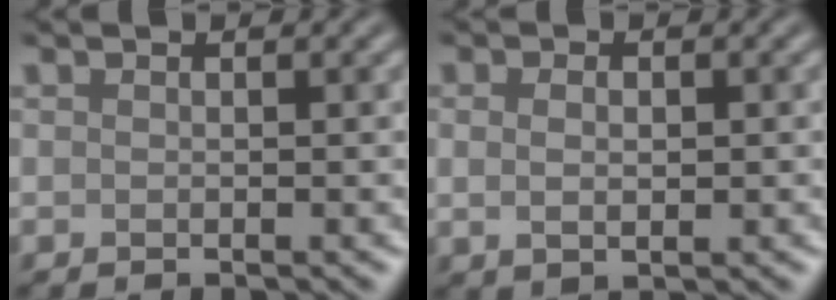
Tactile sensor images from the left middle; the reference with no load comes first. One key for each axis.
{"total": 2.0, "fx": 0.2, "fy": 1.2, "fz": 1.6, "tx": -0.029, "ty": -0.003, "tz": 0.009}